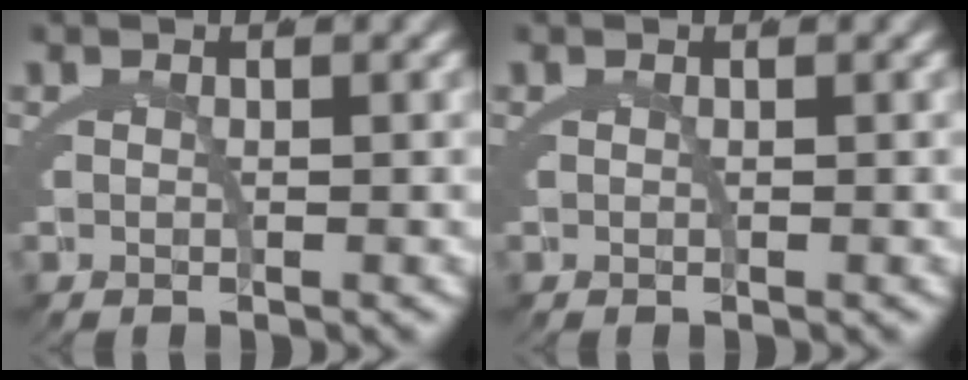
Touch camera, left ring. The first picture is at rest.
{"total": 0.0}